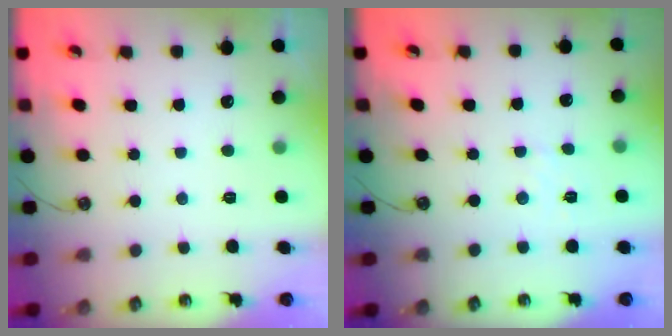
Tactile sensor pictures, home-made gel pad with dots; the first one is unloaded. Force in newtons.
{"total": 2.9, "press": 2.9, "slide": 0.4}